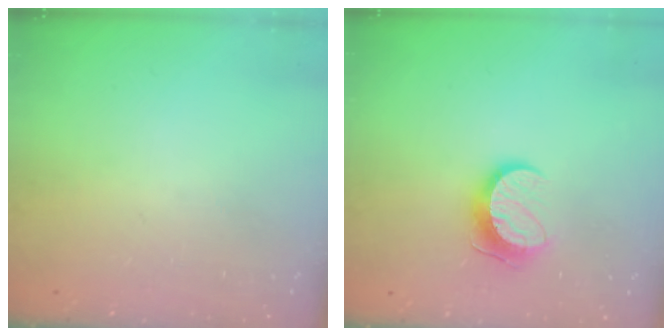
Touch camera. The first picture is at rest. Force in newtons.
{"total": 9.8, "press": 9.8, "slide": 0.7}